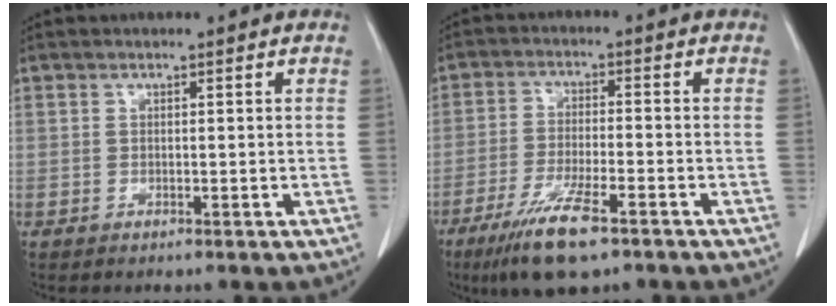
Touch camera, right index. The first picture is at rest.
{"total": 9.8, "force": [-6.2, 1.5, 7.4], "torque": [-0.145, -0.024, -0.105]}